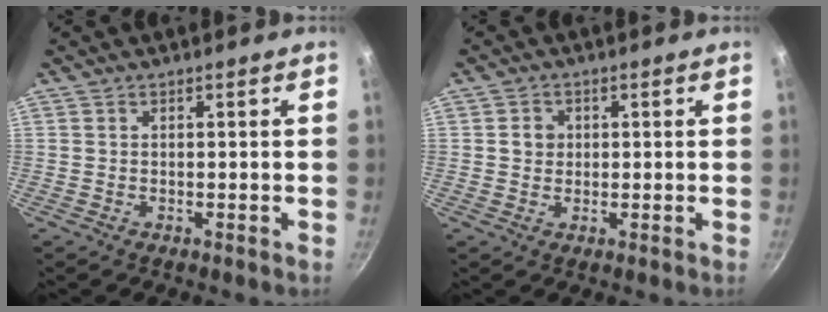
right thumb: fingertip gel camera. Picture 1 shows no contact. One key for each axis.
{"total": 2.8, "fx": 0.4, "fy": 2.5, "fz": 1.0, "tx": -0.003, "ty": 0.004, "tz": 0.002}